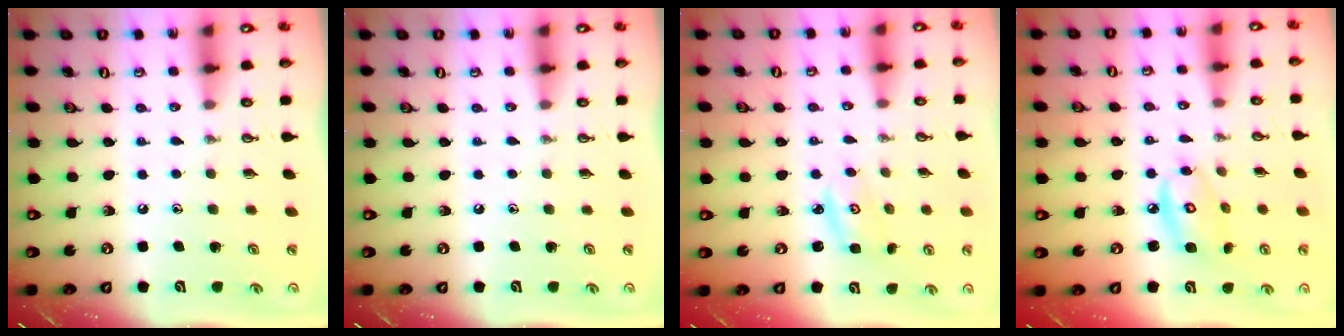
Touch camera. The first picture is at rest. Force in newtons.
{"total": 0.0}
{"total": 2.8, "press": 2.8, "slide": 0.3}
{"total": 8.5, "press": 8.5, "slide": 0.5}